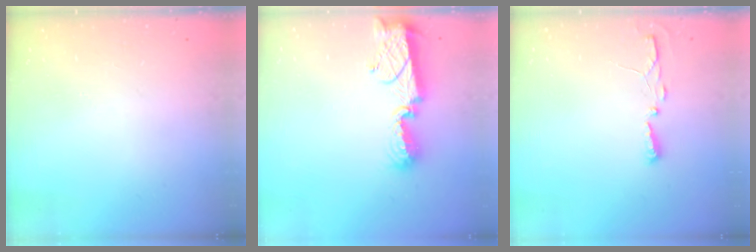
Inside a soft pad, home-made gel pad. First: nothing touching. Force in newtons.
{"total": 9.8, "press": 9.8, "slide": 0.5}
{"total": 3.5, "press": 3.5, "slide": 0.5}